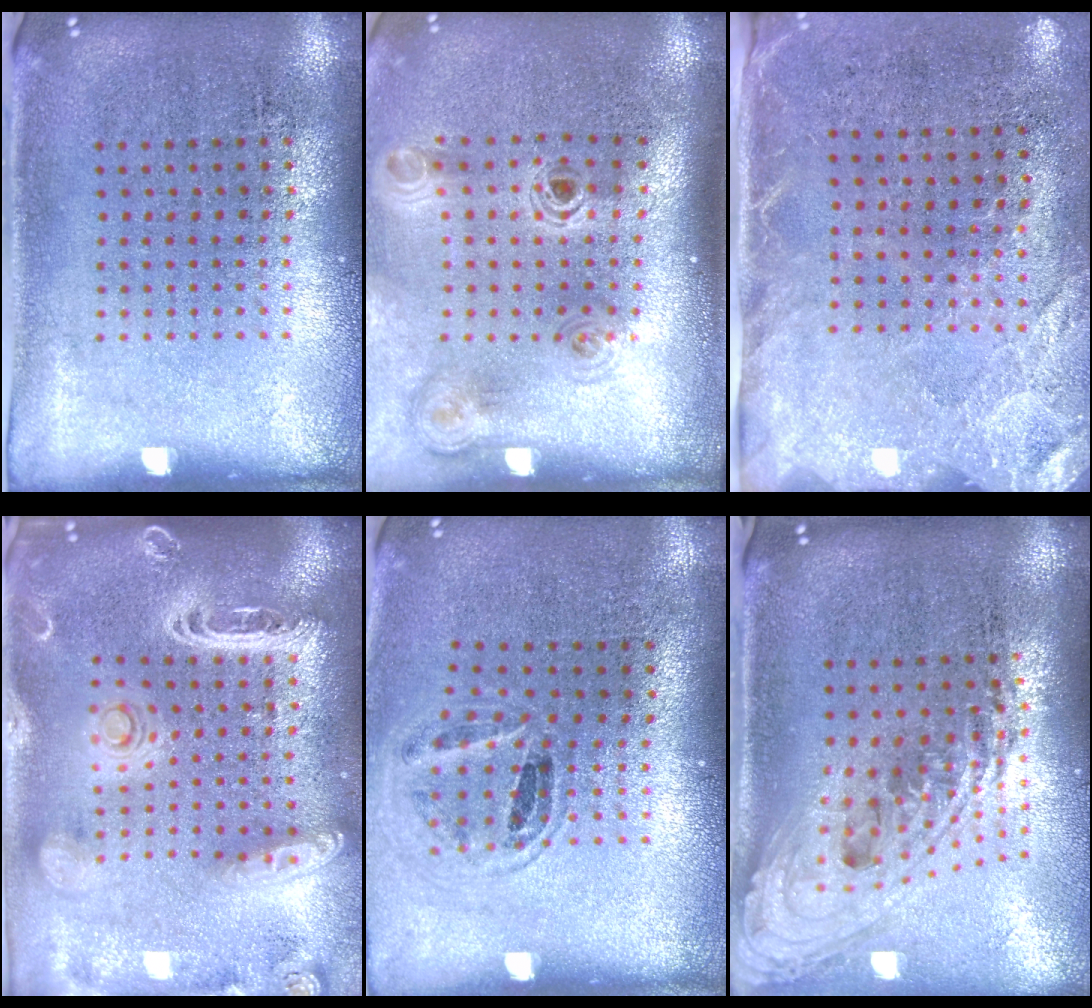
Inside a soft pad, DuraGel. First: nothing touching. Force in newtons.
{"total": 1.3, "press": 1.2, "slide": 0.5}
{"total": 2.7, "press": 2.2, "slide": 1.6}
{"total": 3.2, "press": 2.7, "slide": 1.7}
{"total": 0.9, "press": 0.9, "slide": 0.3}
{"total": 2.3, "press": 1.7, "slide": 1.6}